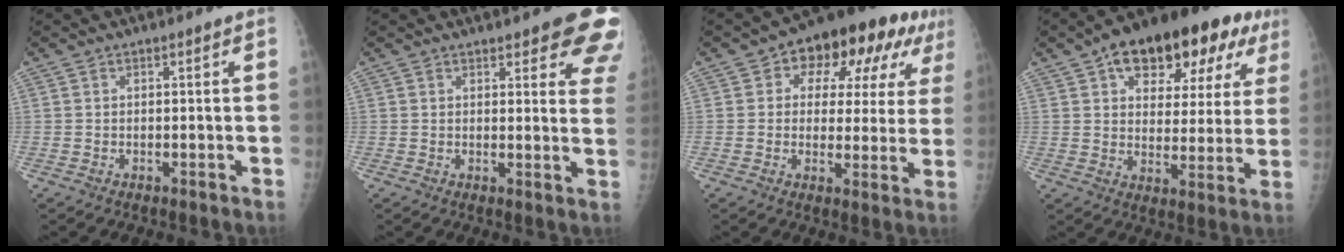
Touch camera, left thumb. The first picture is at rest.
{"total": 11.0, "force": [7.9, 3.5, 6.9], "torque": [-0.041, -0.034, 0.074]}
{"total": 16.7, "force": [6.8, 9.6, 11.8], "torque": [-0.103, 0.013, 0.084]}
{"total": 21.5, "force": [11.0, 11.0, 14.9], "torque": [-0.174, 0.008, 0.158]}